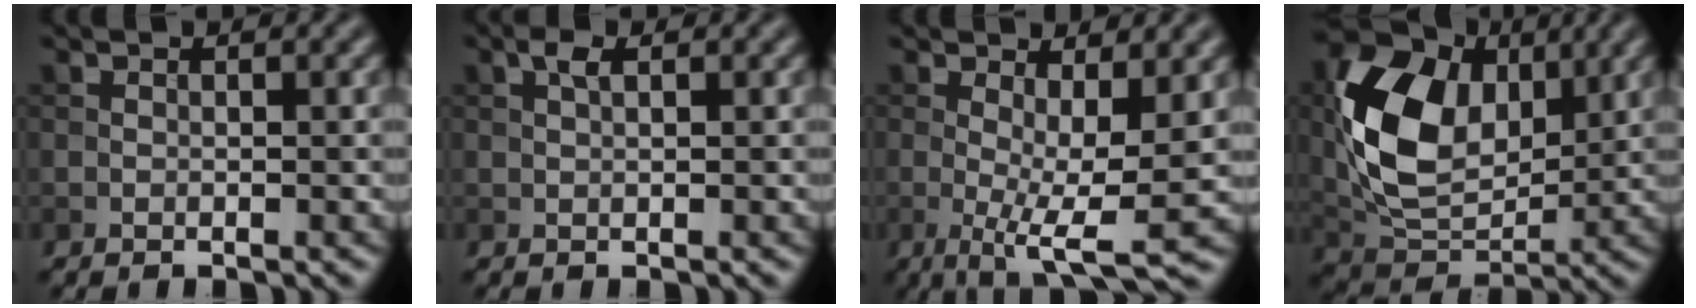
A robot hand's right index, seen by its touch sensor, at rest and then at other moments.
{"total": 1.2, "force": [0.5, 0.4, 1.0], "torque": [-0.022, 0.003, 0.011]}
{"total": 6.4, "force": [0.0, 1.6, 6.2], "torque": [-0.094, -0.013, 0.001]}
{"total": 11.6, "force": [2.3, 8.0, 8.1], "torque": [-0.169, -0.001, 0.043]}